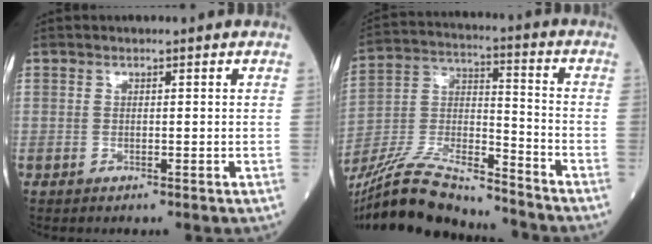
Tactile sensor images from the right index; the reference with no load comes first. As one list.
[{"total": 18.1, "force": [-16.6, 2.3, 6.9], "torque": [-0.148, 0.007, -0.305]}]